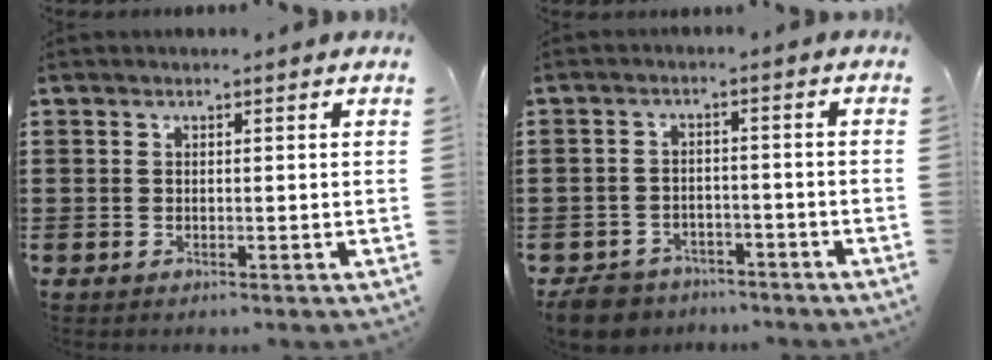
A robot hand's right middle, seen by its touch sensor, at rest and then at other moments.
{"total": 4.6, "force": [-4.4, 1.2, 0.4], "torque": [-0.020, 0.007, -0.093]}